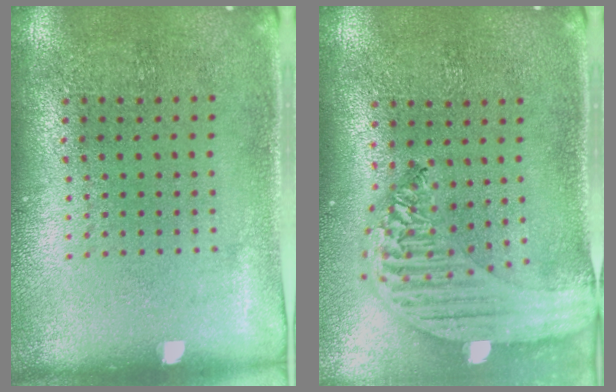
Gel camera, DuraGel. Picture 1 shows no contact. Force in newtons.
{"total": 2.4, "press": 2.1, "slide": 1.1}